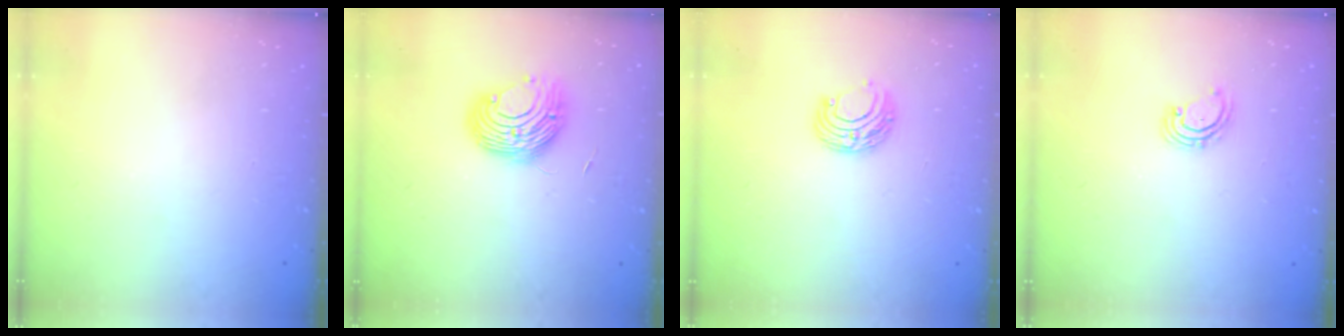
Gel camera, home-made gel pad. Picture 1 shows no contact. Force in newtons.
{"total": 9.4, "press": 9.4, "slide": 0.3}
{"total": 7.6, "press": 7.5, "slide": 0.6}
{"total": 2.8, "press": 2.8, "slide": 0.2}